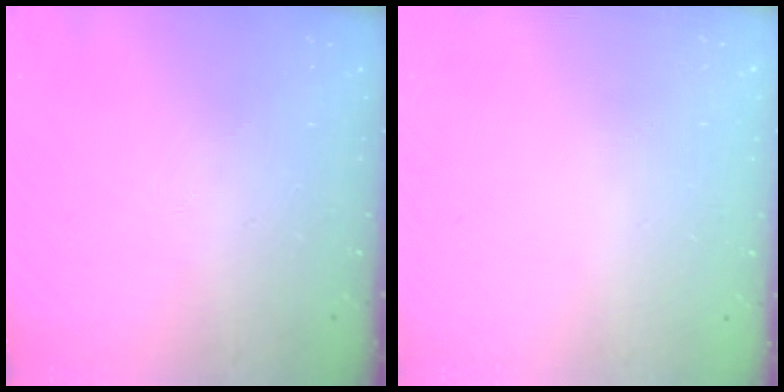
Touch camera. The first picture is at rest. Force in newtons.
{"total": 0.0}